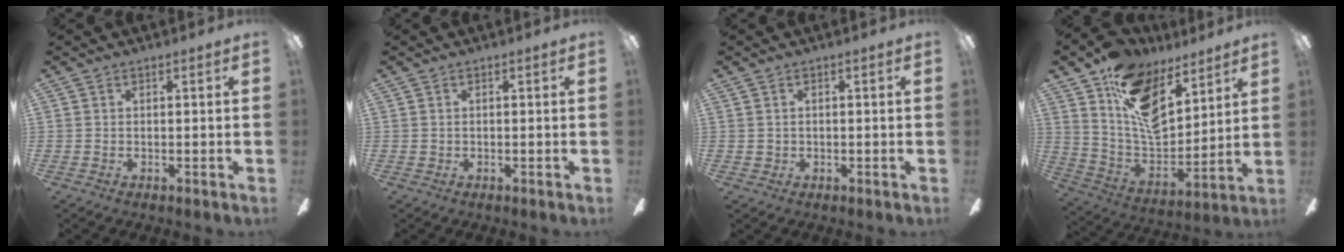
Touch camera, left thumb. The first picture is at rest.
{"total": 0.0}
{"total": 1.0, "force": [0.2, 0.9, 0.0], "torque": [-0.001, 0.006, 0.001]}
{"total": 17.1, "force": [10.3, 9.6, 9.7], "torque": [-0.171, -0.060, 0.192]}